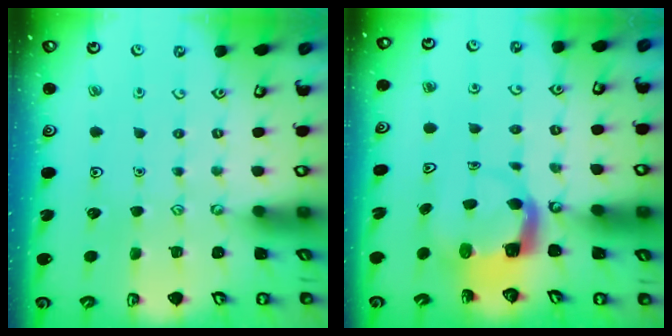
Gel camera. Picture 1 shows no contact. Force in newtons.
{"total": 4.8, "press": 4.8, "slide": 0.4}